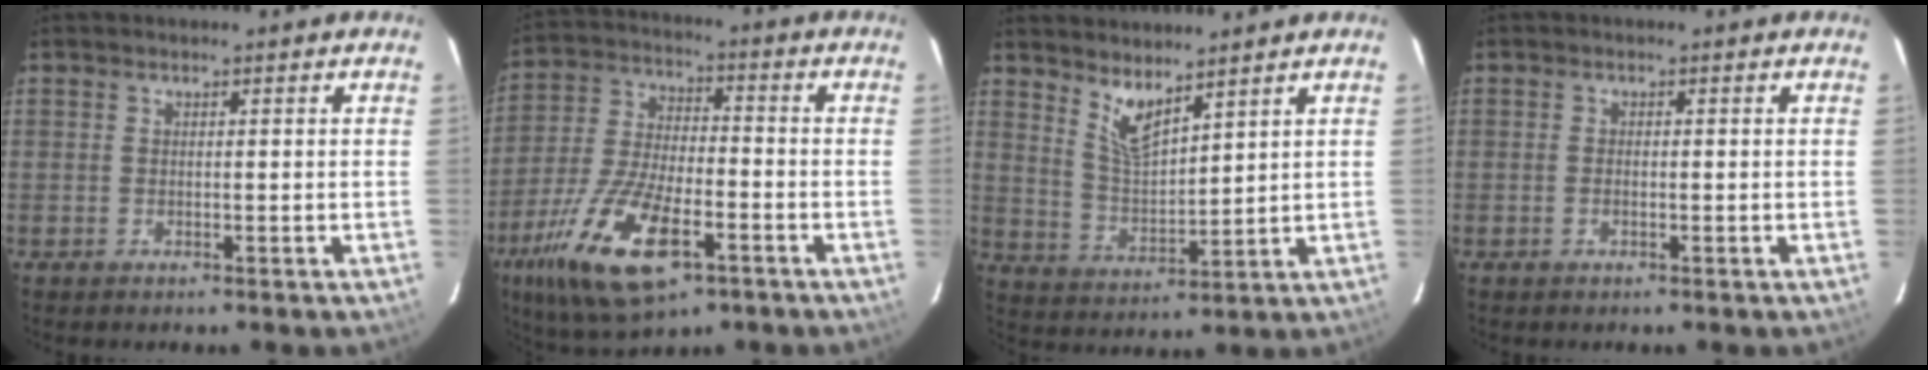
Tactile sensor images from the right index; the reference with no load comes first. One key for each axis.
{"total": 18.5, "fx": -9.1, "fy": 7.0, "fz": 14.5, "tx": -0.305, "ty": -0.037, "tz": -0.167}
{"total": 6.4, "fx": 4.9, "fy": 1.7, "fz": 3.7, "tx": -0.071, "ty": -0.010, "tz": 0.100}
{"total": 0.9, "fx": -0.3, "fy": 0.3, "fz": 0.8, "tx": -0.017, "ty": 0.001, "tz": -0.007}